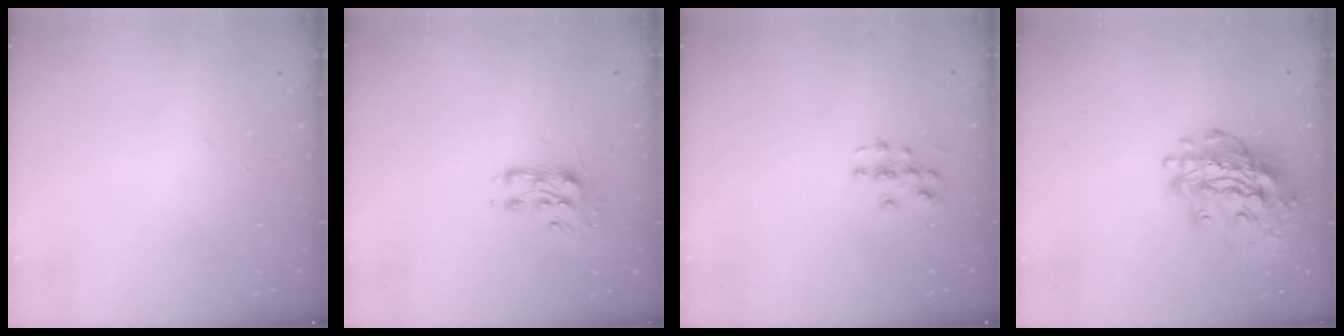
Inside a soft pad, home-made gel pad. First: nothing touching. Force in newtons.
{"total": 8.1, "press": 8.0, "slide": 1.0}
{"total": 4.2, "press": 4.2, "slide": 0.1}
{"total": 19.1, "press": 19.0, "slide": 1.9}